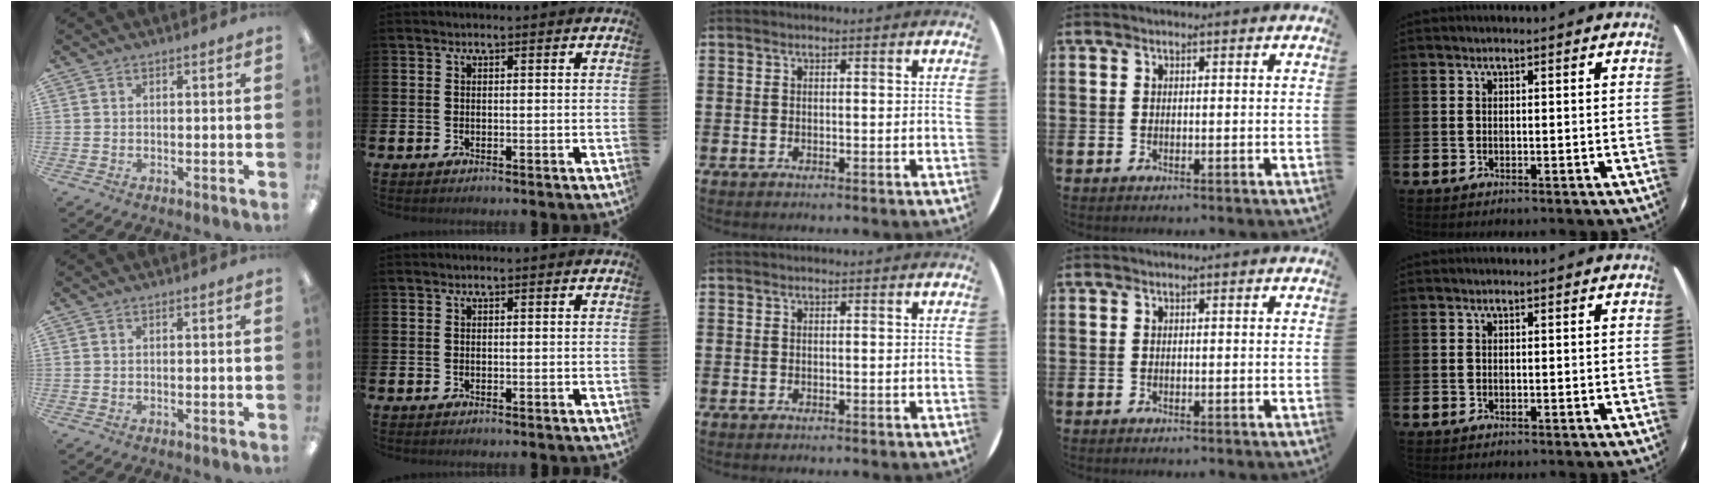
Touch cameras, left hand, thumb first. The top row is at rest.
{}